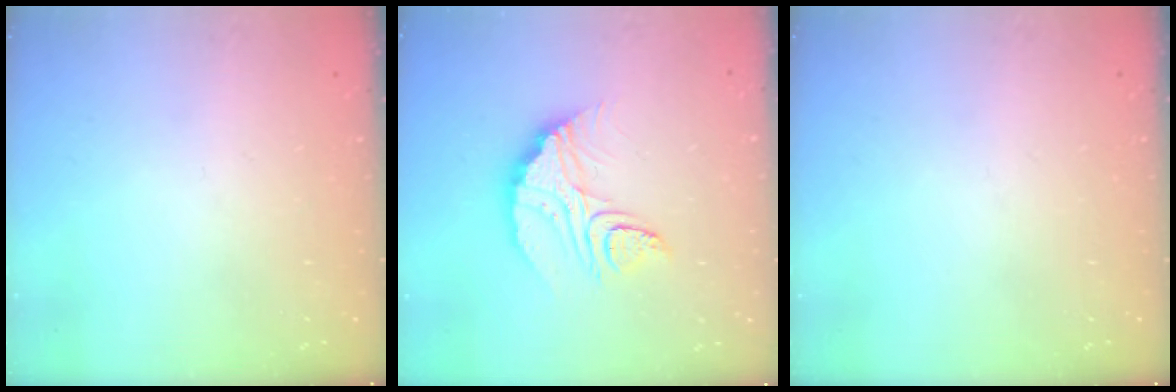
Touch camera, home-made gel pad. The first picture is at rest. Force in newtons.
{"total": 12.4, "press": 12.4, "slide": 0.8}
{"total": 0.0}